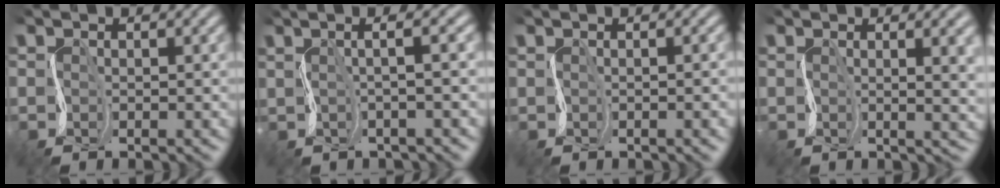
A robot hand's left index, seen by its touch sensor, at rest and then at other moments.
{"total": 3.8, "force": [1.5, 1.4, 3.2], "torque": [-0.035, 0.025, -0.004]}
{"total": 2.9, "force": [0.2, 1.4, 2.5], "torque": [-0.016, 0.010, 0.003]}
{"total": 6.1, "force": [1.1, 2.8, 5.3], "torque": [-0.037, 0.004, 0.018]}